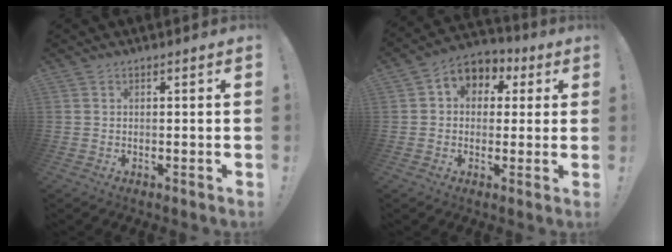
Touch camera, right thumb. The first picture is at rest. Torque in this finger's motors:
{"motor_torque": [1.07, 1.81, 0.55, -0.16, -0.01]}